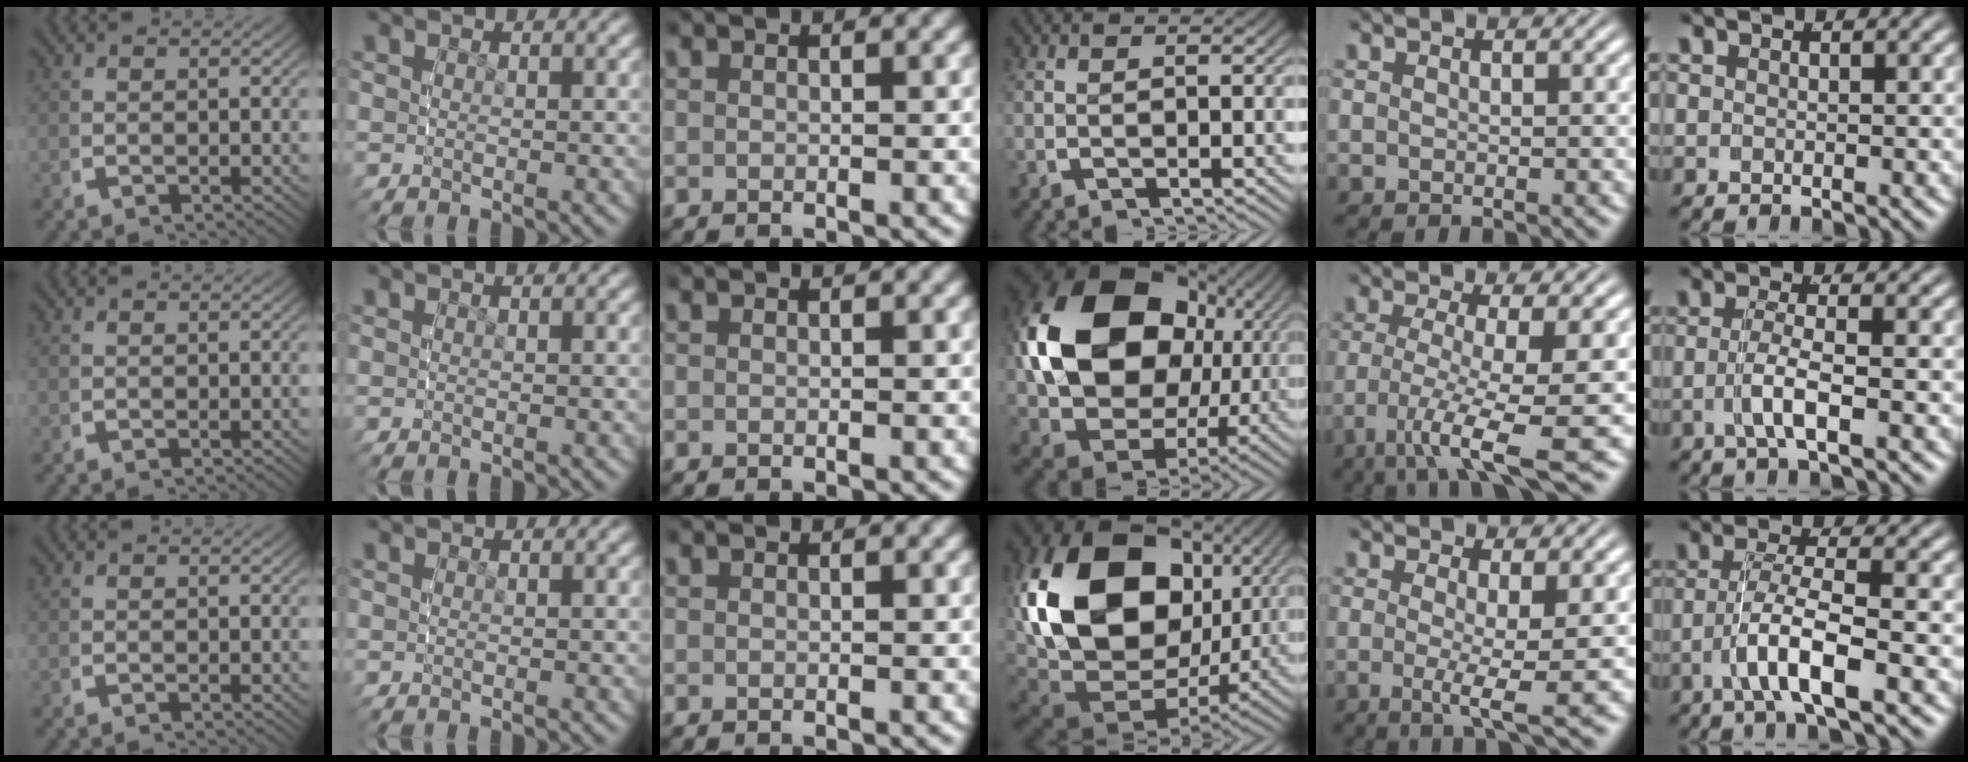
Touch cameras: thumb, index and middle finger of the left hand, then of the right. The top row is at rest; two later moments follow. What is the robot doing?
{"motion": "grasp_and_lifting", "object": "bowl"}